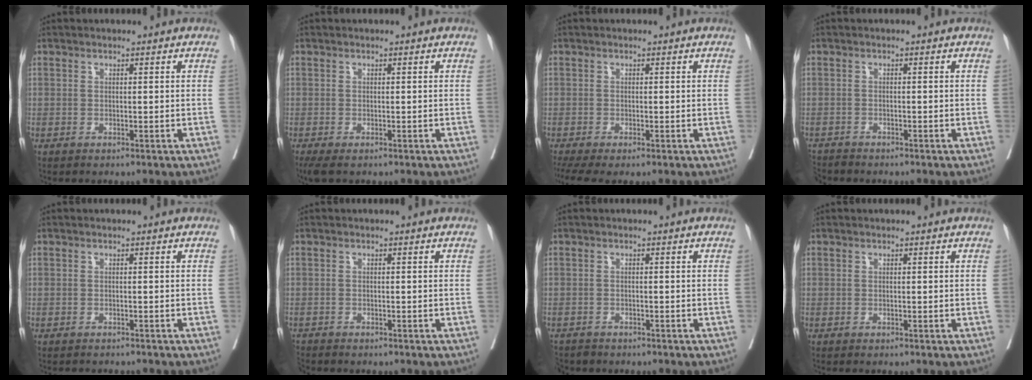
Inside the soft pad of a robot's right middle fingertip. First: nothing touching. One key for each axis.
{"total": 2.9, "fx": -2.1, "fy": 0.8, "fz": 1.8, "tx": -0.031, "ty": -0.012, "tz": -0.034}
{"total": 3.8, "fx": -2.5, "fy": 0.9, "fz": 2.7, "tx": -0.055, "ty": -0.013, "tz": -0.049}
{"total": 2.7, "fx": -2.7, "fy": 0.6, "fz": -0.2, "tx": 0.004, "ty": -0.010, "tz": -0.051}
{"total": 3.1, "fx": -3.0, "fy": 0.6, "fz": 0.7, "tx": -0.006, "ty": -0.004, "tz": -0.039}
{"total": 2.0, "fx": -1.9, "fy": 0.4, "fz": -0.1, "tx": 0.000, "ty": -0.009, "tz": -0.038}
{"total": 4.0, "fx": -3.5, "fy": 1.8, "fz": 0.2, "tx": -0.001, "ty": -0.005, "tz": -0.061}
{"total": 0.0}